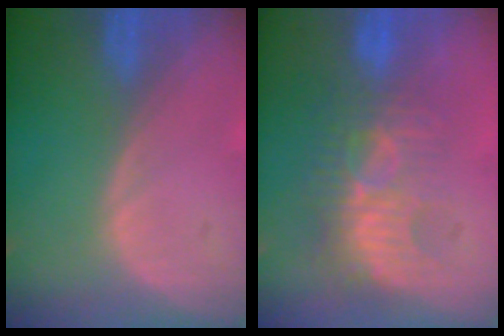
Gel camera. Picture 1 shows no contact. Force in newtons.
{"total": 9.1, "press": 8.2, "slide": 3.9}